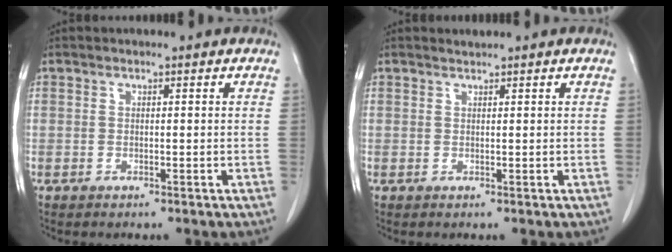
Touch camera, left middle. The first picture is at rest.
{"total": 0.5, "force": [0.5, -0.2, -0.1], "torque": [-0.007, -0.002, 0.011]}